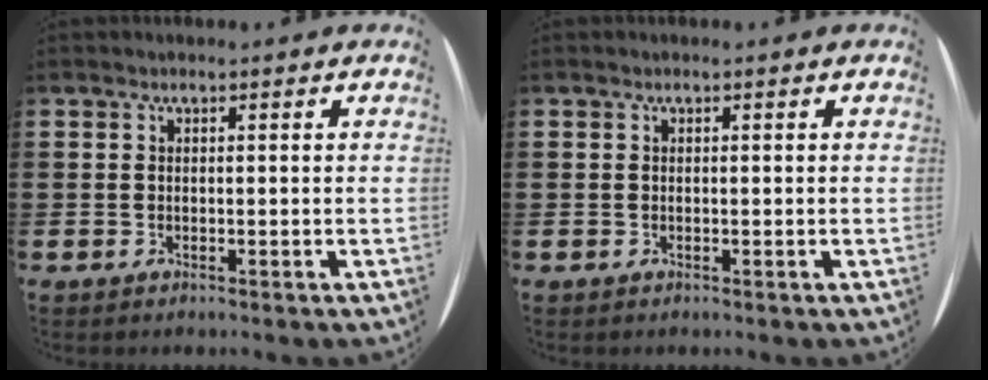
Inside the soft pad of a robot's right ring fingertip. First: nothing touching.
{"total": 0.0}